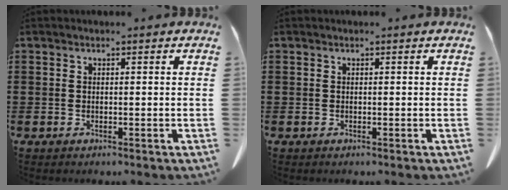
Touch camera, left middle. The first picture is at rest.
{"total": 0.0}